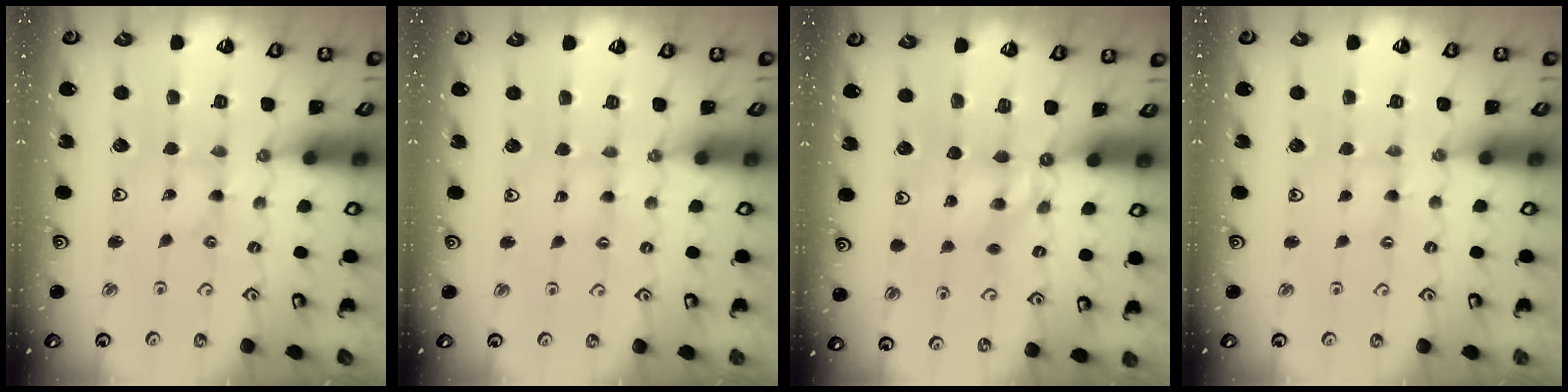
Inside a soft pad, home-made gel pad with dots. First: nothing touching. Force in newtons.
{"total": 1.5, "press": 1.5, "slide": 0.3}
{"total": 5.4, "press": 5.4, "slide": 0.4}
{"total": 1.2, "press": 1.2, "slide": 0.3}